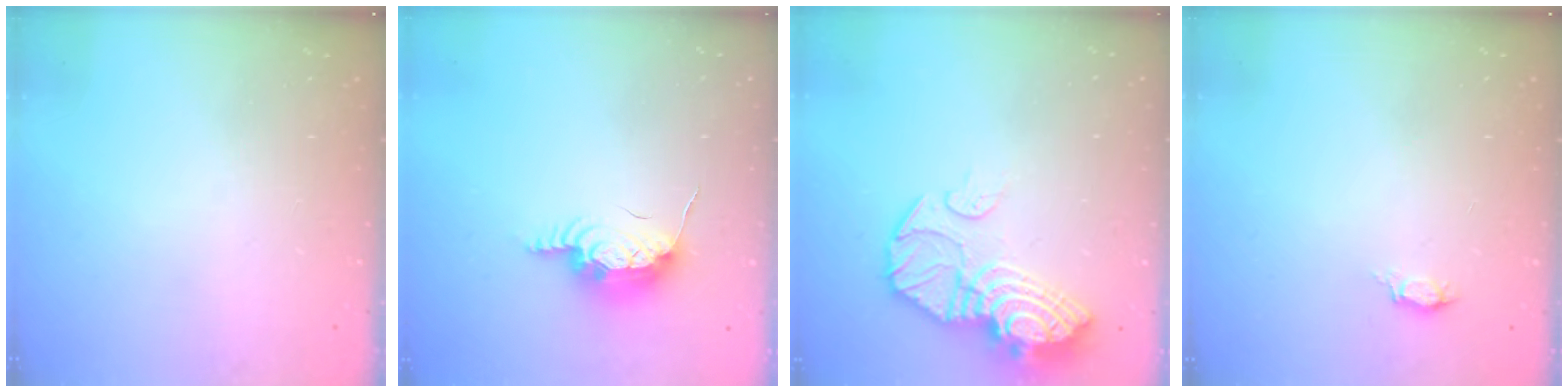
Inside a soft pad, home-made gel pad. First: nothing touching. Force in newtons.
{"total": 10.8, "press": 10.7, "slide": 1.1}
{"total": 16.1, "press": 16.1, "slide": 1.3}
{"total": 4.5, "press": 4.5, "slide": 0.6}